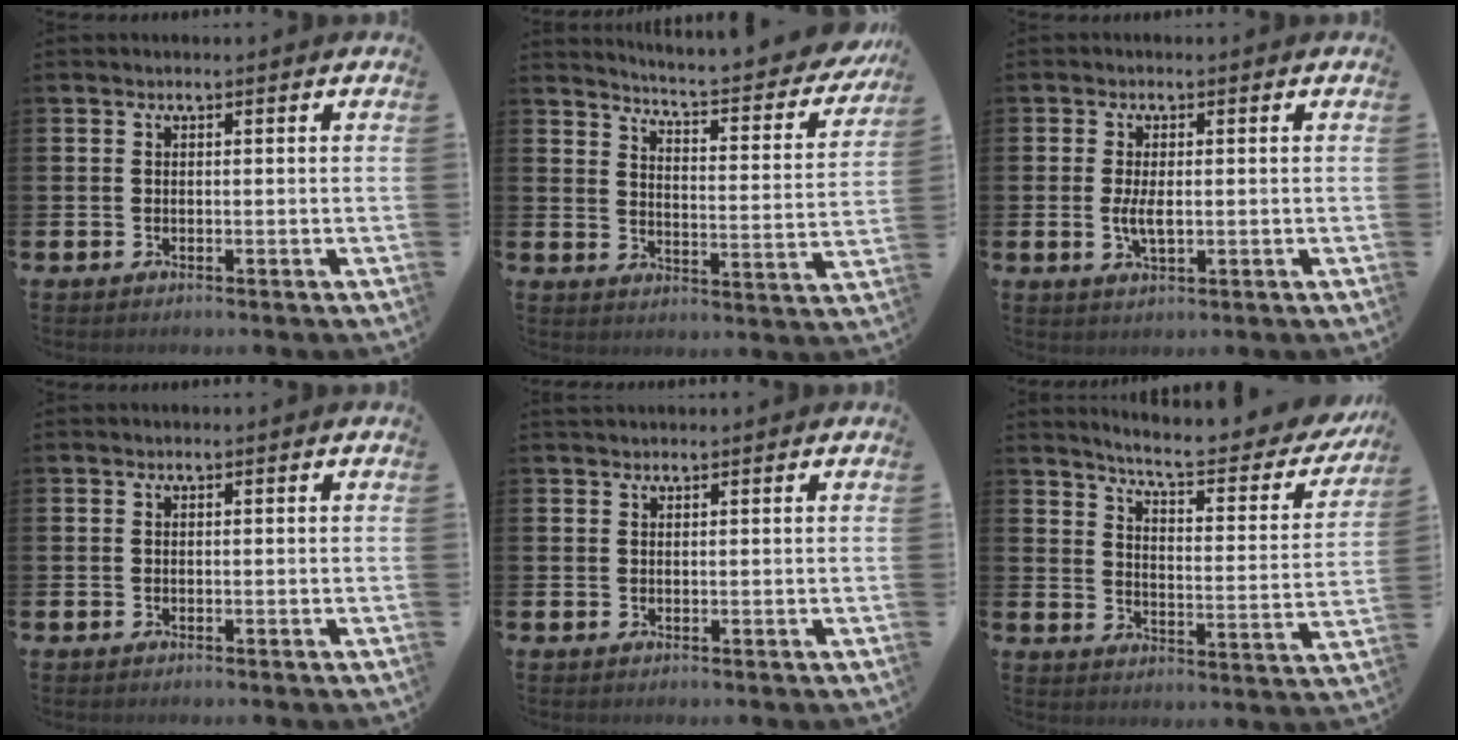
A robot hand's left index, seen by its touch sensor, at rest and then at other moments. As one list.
[{"total": 4.6, "force": [4.4, -0.2, 1.5], "torque": [-0.049, -0.047, 0.065]}, {"total": 3.1, "force": [0.0, 1.3, 2.9], "torque": [-0.056, 0.003, -0.001]}, {"total": 0.0}, {"total": 0.9, "force": [0.9, 0.2, 0.0], "torque": [0.006, -0.001, 0.014]}, {"total": 6.6, "force": [5.9, 0.6, 2.9], "torque": [-0.072, -0.047, 0.091]}]